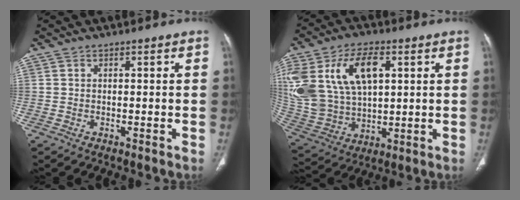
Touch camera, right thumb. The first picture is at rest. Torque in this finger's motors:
{"motor_torque": [1.01, 1.87, 1.41, 1.02, 0.31]}